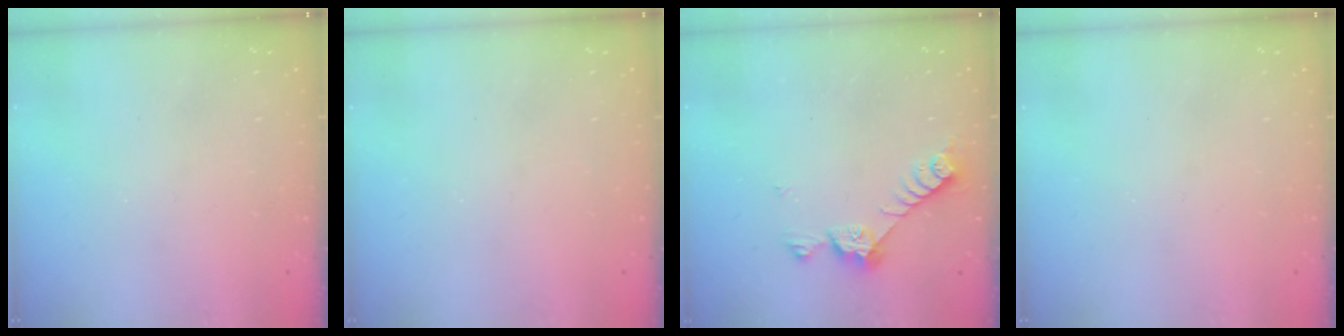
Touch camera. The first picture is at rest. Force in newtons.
{"total": 0.0}
{"total": 7.3, "press": 7.3, "slide": 0.6}
{"total": 0.0}